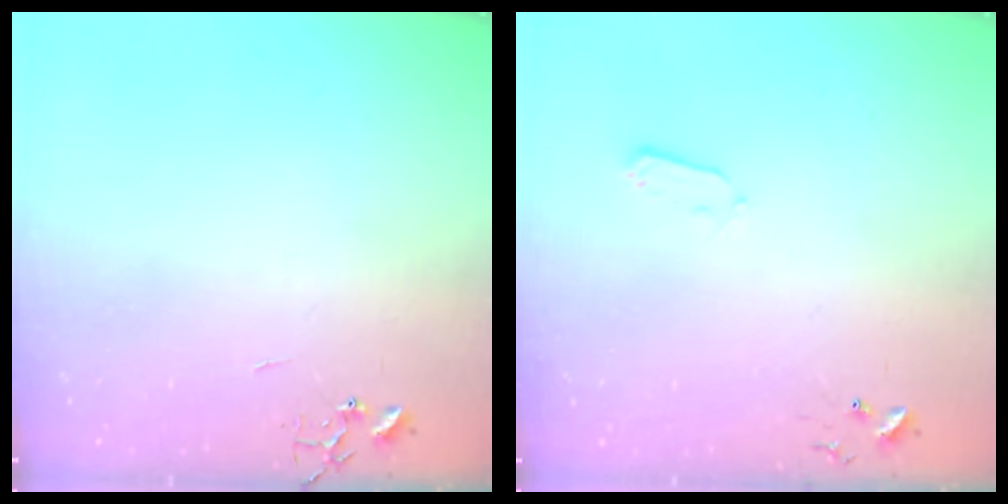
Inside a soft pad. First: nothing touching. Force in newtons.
{"total": 3.7, "press": 3.6, "slide": 0.8}